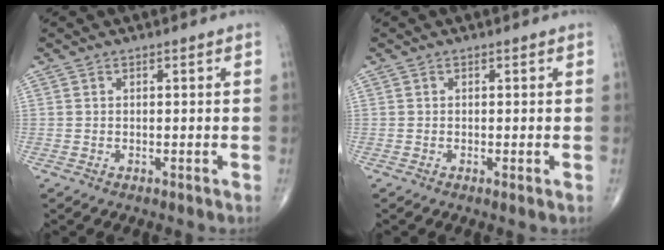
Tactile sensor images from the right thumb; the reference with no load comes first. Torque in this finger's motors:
{"motor_torque": [-0.15, -0.09, -0.32, -0.08, -0.04]}